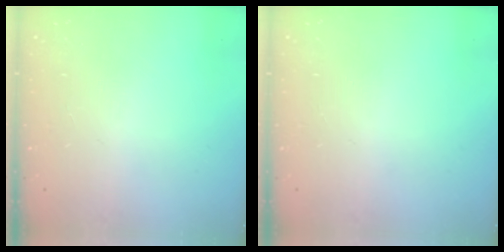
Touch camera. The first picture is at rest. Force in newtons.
{"total": 0.0}